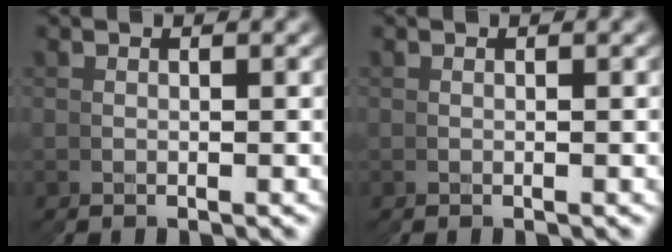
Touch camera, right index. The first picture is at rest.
{"total": 0.0}